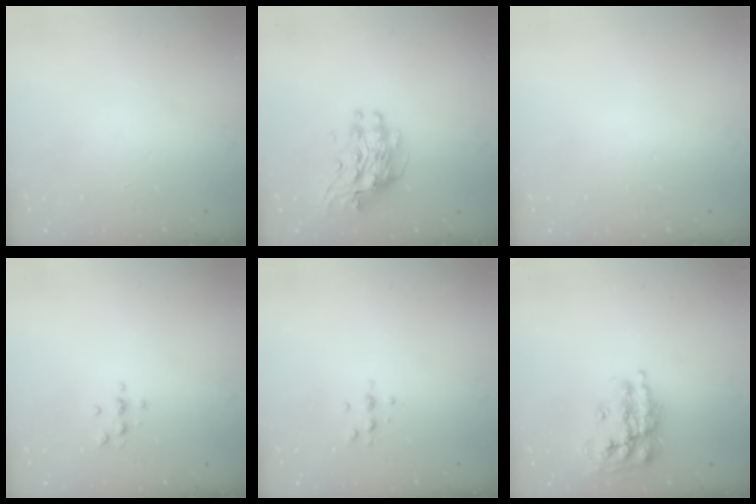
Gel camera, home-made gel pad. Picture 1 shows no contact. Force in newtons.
{"total": 9.8, "press": 9.7, "slide": 0.8}
{"total": 0.0}
{"total": 4.6, "press": 4.6, "slide": 0.6}
{"total": 4.9, "press": 4.9, "slide": 0.7}
{"total": 16.5, "press": 16.5, "slide": 1.1}